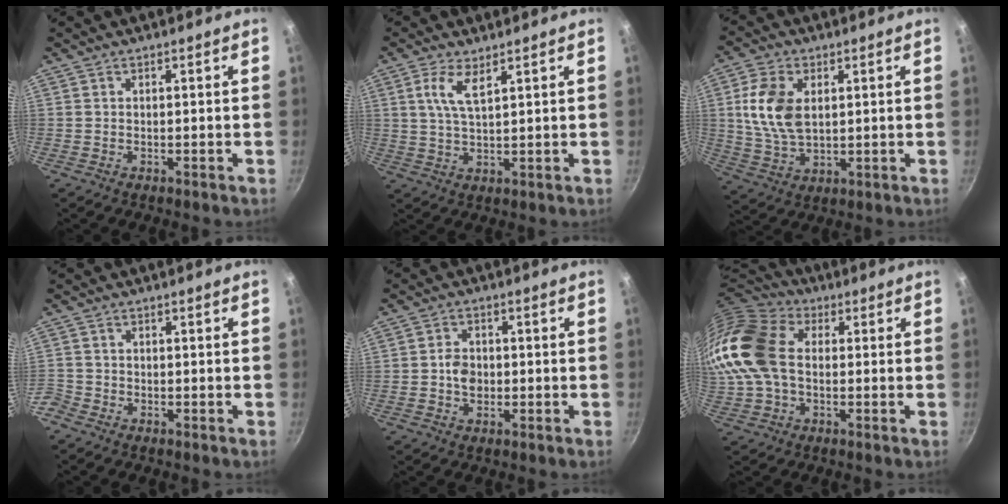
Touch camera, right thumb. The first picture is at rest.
{"total": 5.4, "force": [2.6, 1.8, 4.3], "torque": [-0.085, -0.016, 0.054]}
{"total": 10.9, "force": [2.3, 6.7, 8.3], "torque": [-0.153, -0.012, 0.047]}
{"total": 2.4, "force": [-1.6, 1.7, 0.4], "torque": [-0.016, 0.005, -0.035]}
{"total": 4.0, "force": [-0.4, 3.1, 2.4], "torque": [-0.027, 0.008, -0.010]}
{"total": 20.2, "force": [1.3, 14.2, 14.3], "torque": [-0.312, 0.033, 0.014]}